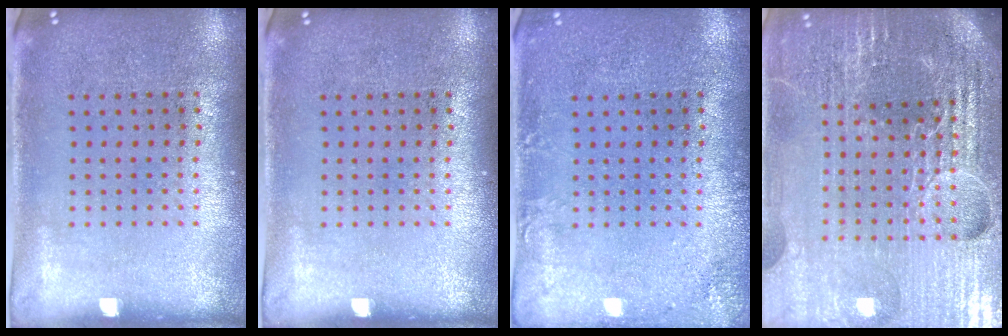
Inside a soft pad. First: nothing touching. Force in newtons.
{"total": 0.0}
{"total": 1.6, "press": 1.6, "slide": 0.1}
{"total": 6.2, "press": 5.5, "slide": 2.9}